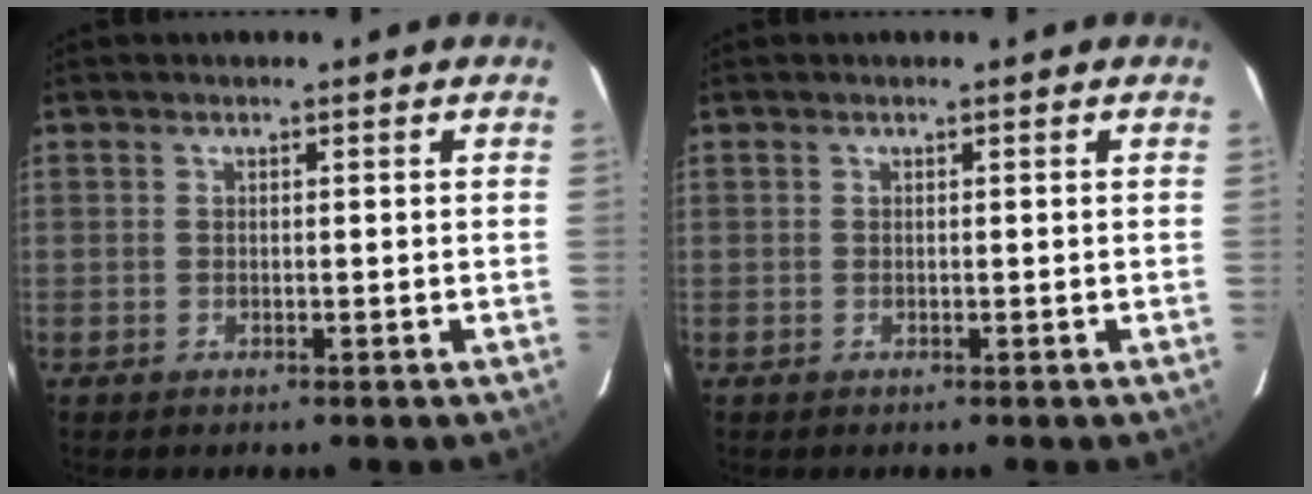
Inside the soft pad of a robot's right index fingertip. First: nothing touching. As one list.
[{"total": 0.0}]